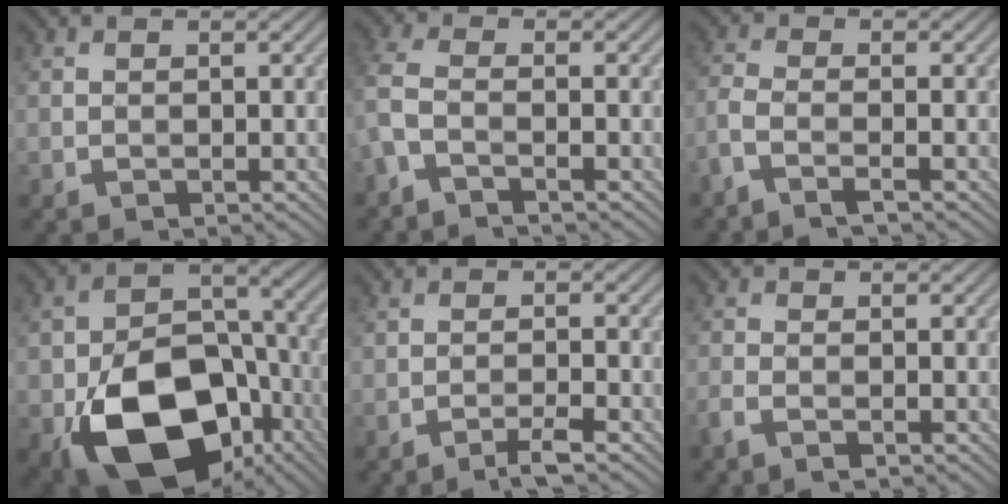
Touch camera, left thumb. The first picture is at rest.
{"total": 3.2, "force": [-1.8, 0.7, 2.5], "torque": [-0.065, -0.001, -0.054]}
{"total": 3.5, "force": [-2.4, 0.6, 2.5], "torque": [-0.061, -0.004, -0.065]}
{"total": 18.1, "force": [-8.0, 11.8, 11.1], "torque": [-0.181, -0.046, -0.128]}
{"total": 2.5, "force": [-1.9, 0.0, 1.7], "torque": [-0.029, 0.007, -0.040]}
{"total": 2.1, "force": [-1.5, 0.4, 1.4], "torque": [-0.036, -0.004, -0.036]}